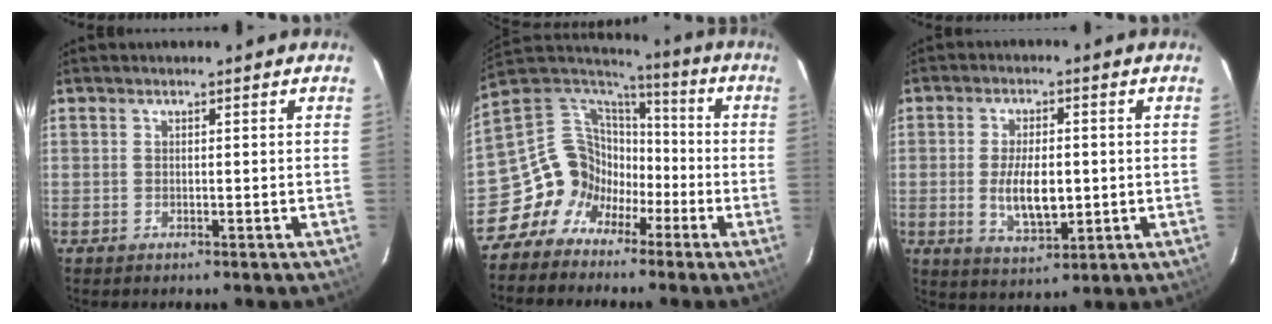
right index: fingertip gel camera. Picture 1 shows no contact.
{"total": 13.0, "force": [-6.8, 10.5, 3.5], "torque": [-0.081, 0.046, -0.132]}
{"total": 8.6, "force": [-0.8, 4.0, 7.6], "torque": [-0.144, -0.009, -0.008]}